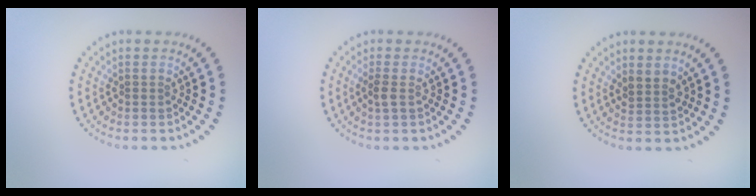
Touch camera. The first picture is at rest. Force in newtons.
{"total": 1.1, "press": 1.0, "slide": 0.5}
{"total": 1.6, "press": 1.4, "slide": 0.8}